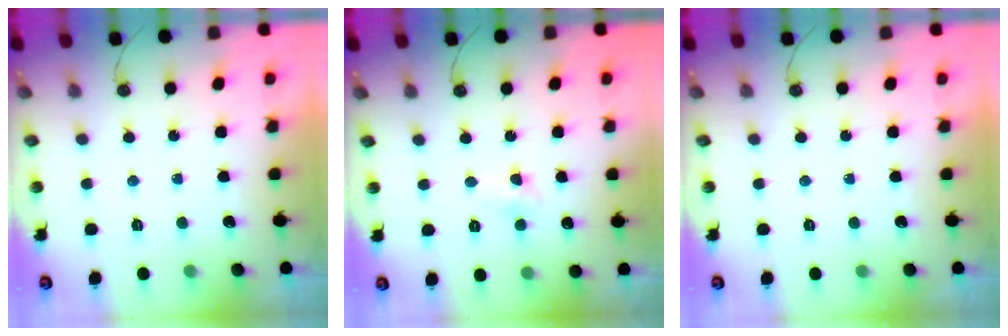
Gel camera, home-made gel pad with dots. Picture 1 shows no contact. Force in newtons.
{"total": 4.5, "press": 2.7, "slide": 3.6}
{"total": 0.0}